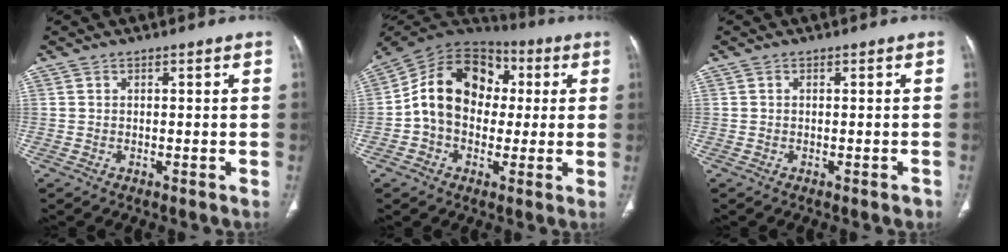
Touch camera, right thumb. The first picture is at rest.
{"total": 16.2, "force": [0.8, 12.4, 10.4], "torque": [-0.148, 0.042, 0.002]}
{"total": 1.1, "force": [-0.6, 0.4, 0.8], "torque": [-0.008, -0.001, -0.007]}